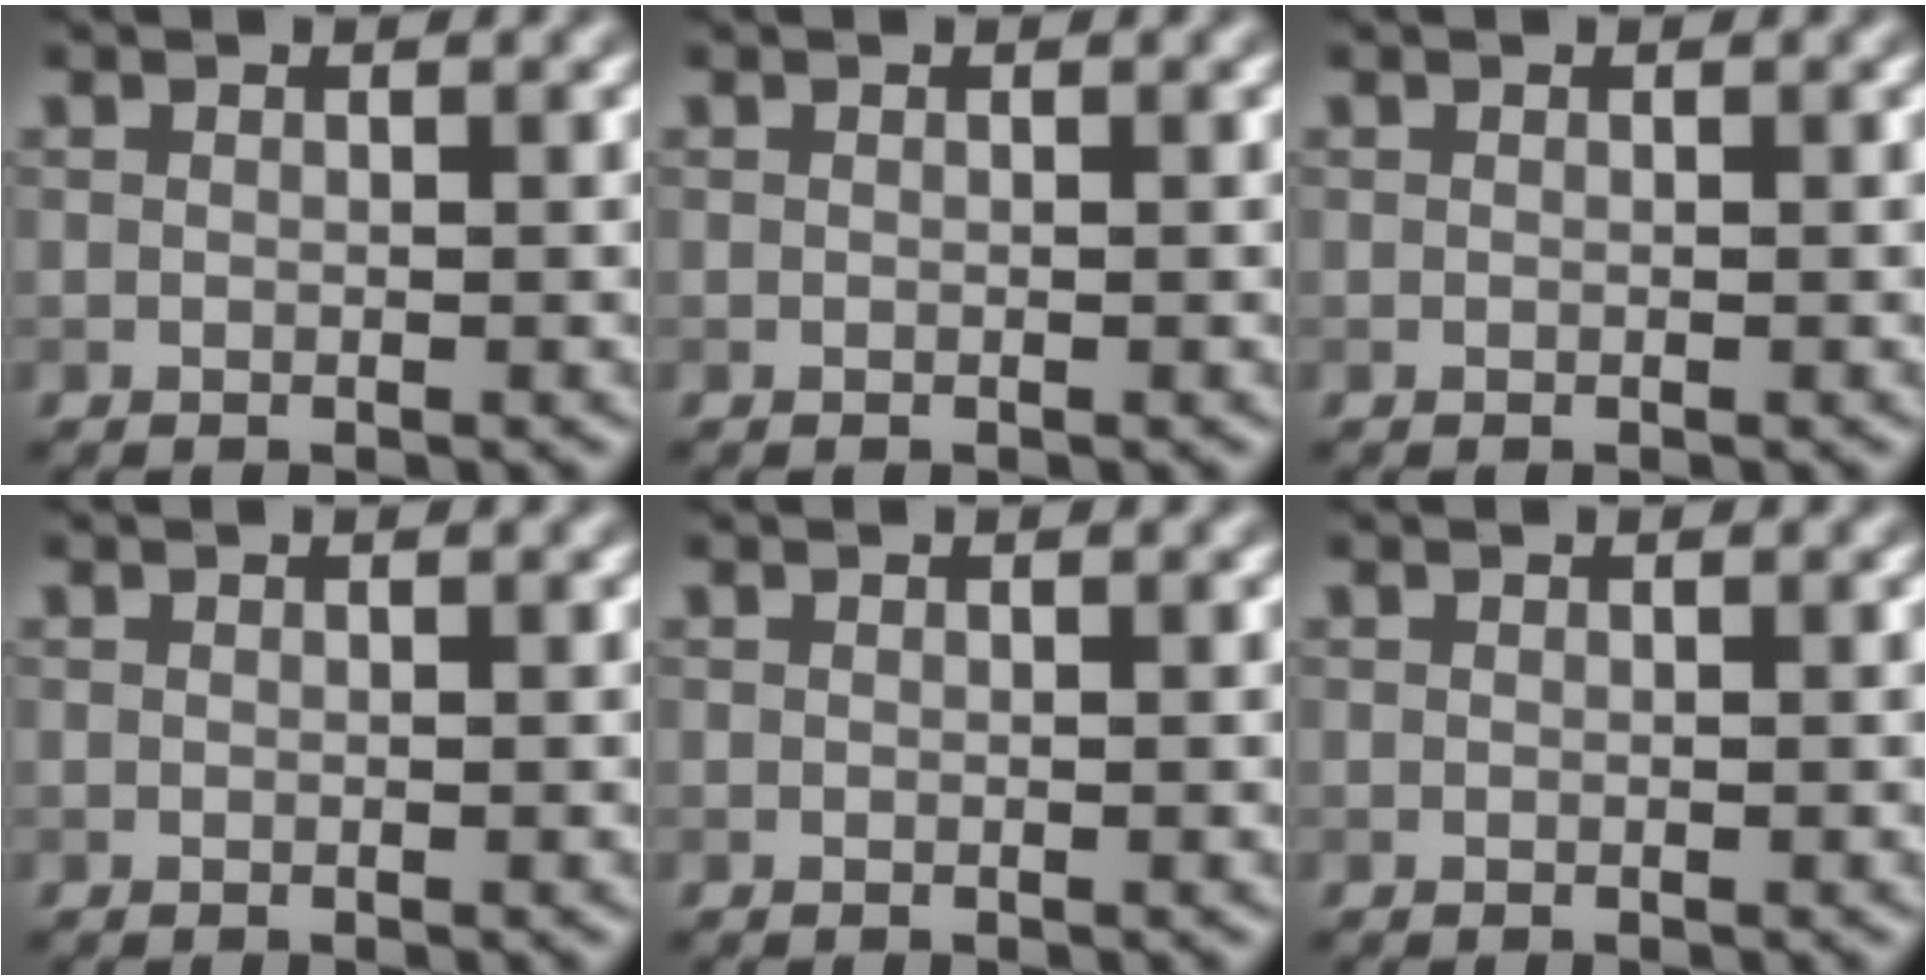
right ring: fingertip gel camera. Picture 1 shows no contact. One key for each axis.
{"total": 0.0}
{"total": 0.0}
{"total": 0.0}
{"total": 0.0}
{"total": 0.0}